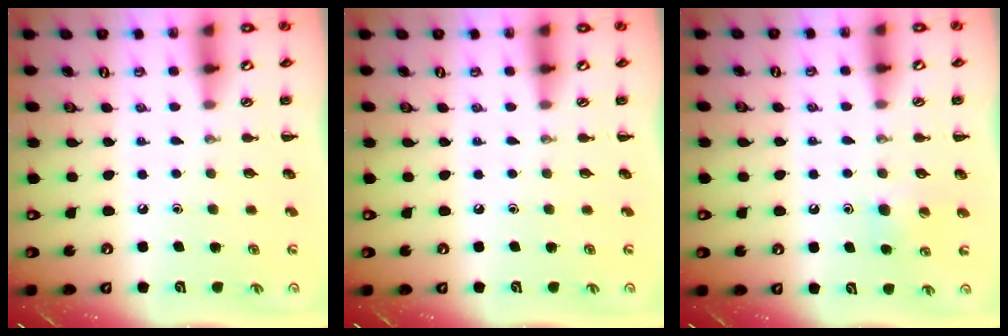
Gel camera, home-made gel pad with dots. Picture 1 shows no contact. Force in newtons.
{"total": 0.0}
{"total": 5.0, "press": 4.8, "slide": 1.6}